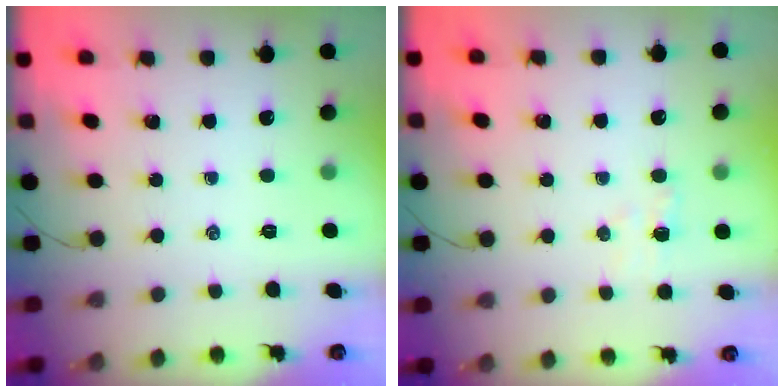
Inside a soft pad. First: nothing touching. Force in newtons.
{"total": 3.3, "press": 3.1, "slide": 1.2}